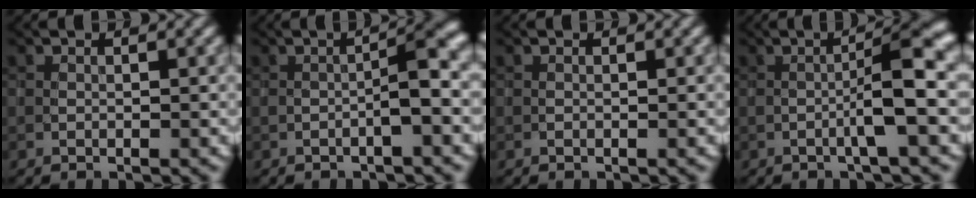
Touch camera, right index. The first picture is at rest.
{"total": 2.8, "force": [-0.6, 0.3, 2.7], "torque": [-0.044, 0.015, -0.013]}
{"total": 0.0}
{"total": 4.5, "force": [-0.7, 0.3, 4.5], "torque": [-0.074, 0.016, -0.019]}